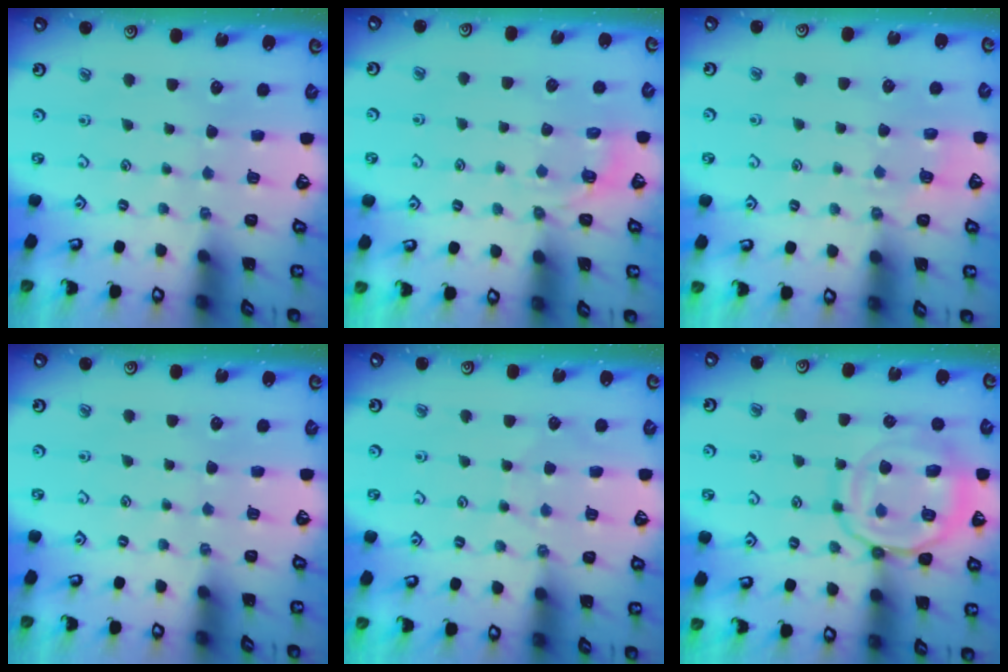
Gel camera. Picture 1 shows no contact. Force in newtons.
{"total": 2.8, "press": 2.2, "slide": 1.8}
{"total": 3.0, "press": 2.6, "slide": 1.5}
{"total": 0.0}
{"total": 4.7, "press": 4.7, "slide": 0.5}
{"total": 16.2, "press": 16.1, "slide": 1.6}